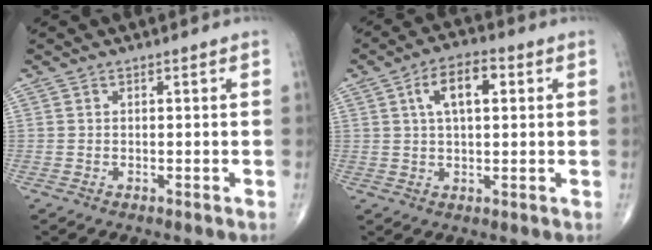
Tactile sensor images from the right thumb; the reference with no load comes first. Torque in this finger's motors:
{"motor_torque": [0.07, 2.07, 0.69, 0.17, 0.25]}